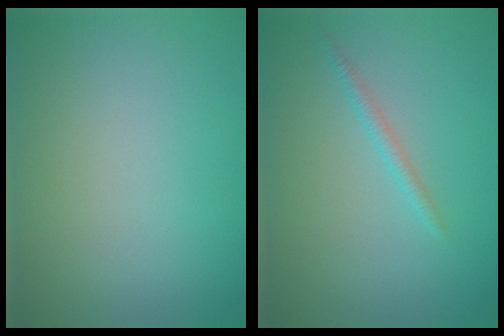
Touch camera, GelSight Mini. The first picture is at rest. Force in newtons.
{"total": 1.0, "press": 1.0, "slide": 0.1}